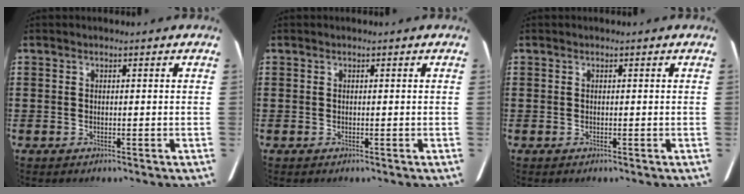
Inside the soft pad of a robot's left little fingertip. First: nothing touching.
{"total": 0.0}
{"total": 0.0}